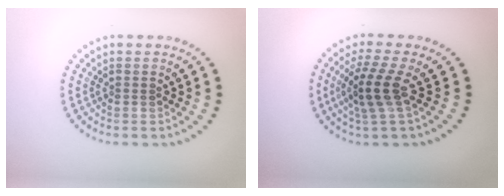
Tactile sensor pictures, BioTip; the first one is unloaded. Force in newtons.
{"total": 3.5, "press": 2.9, "slide": 2.0}